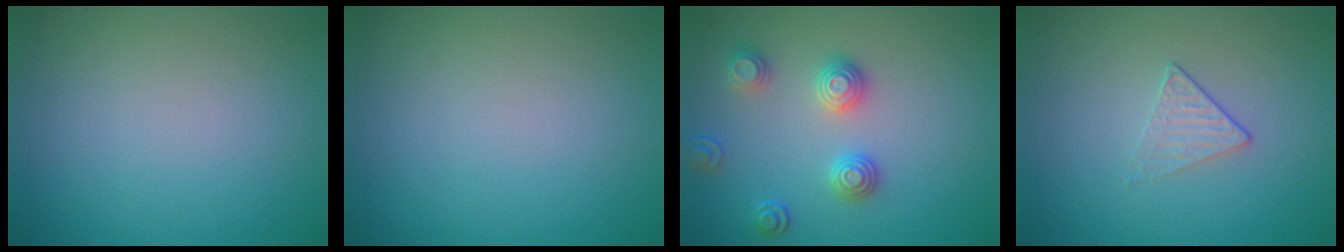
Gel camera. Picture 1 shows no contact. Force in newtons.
{"total": 0.0}
{"total": 3.0, "press": 2.9, "slide": 0.6}
{"total": 1.3, "press": 0.9, "slide": 0.9}